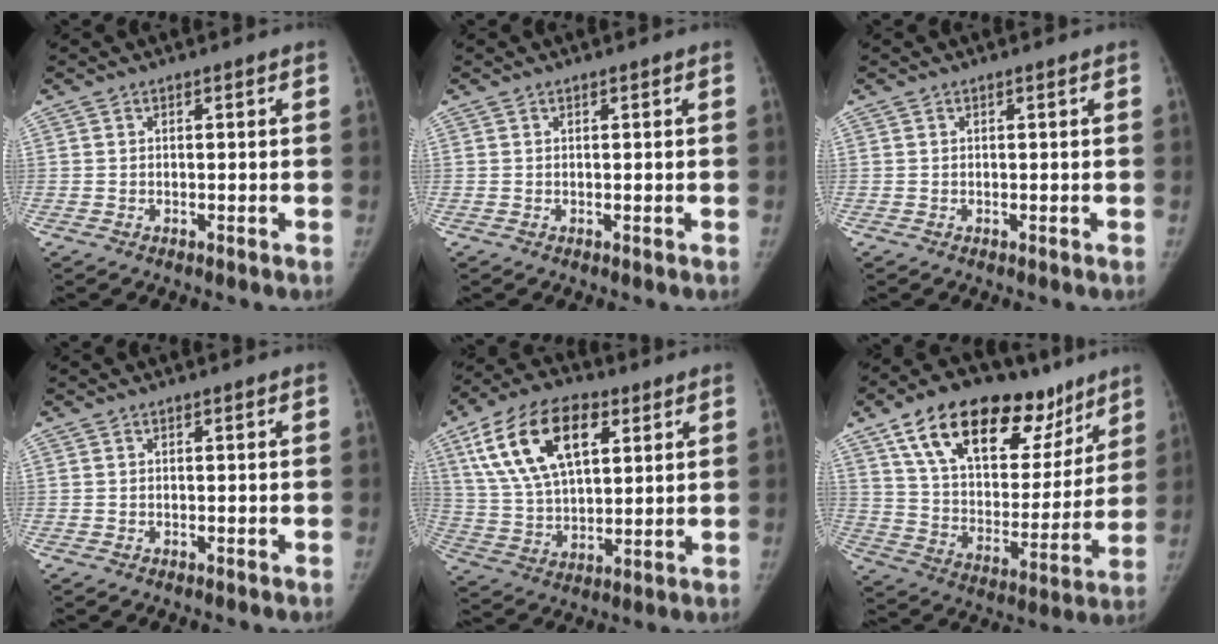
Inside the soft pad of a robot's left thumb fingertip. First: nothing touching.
{"total": 0.0}
{"total": 0.0}
{"total": 0.0}
{"total": 19.5, "force": [8.5, 10.4, 14.2], "torque": [-0.237, -0.014, 0.157]}
{"total": 28.9, "force": [17.3, 14.9, 17.7], "torque": [-0.236, -0.019, 0.279]}